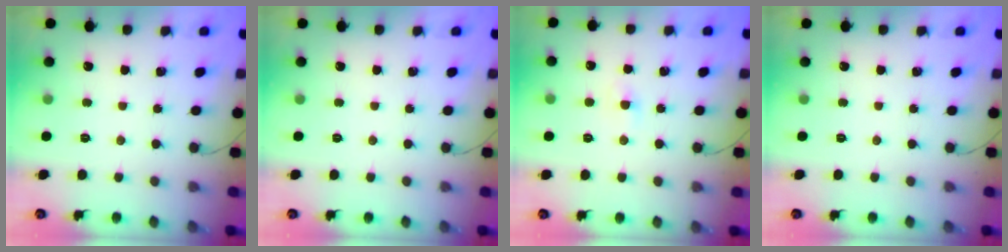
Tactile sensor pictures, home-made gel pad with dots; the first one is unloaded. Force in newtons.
{"total": 0.0}
{"total": 1.9, "press": 1.7, "slide": 0.7}
{"total": 0.0}